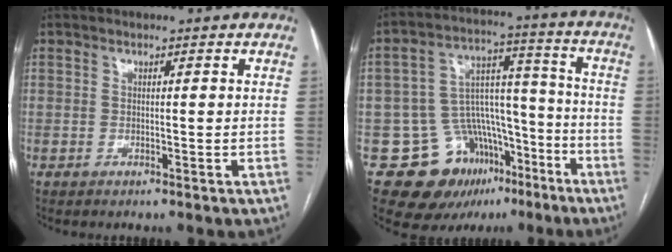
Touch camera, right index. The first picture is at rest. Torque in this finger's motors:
{"motor_torque": [0.07, -0.28, -0.43, -0.20]}